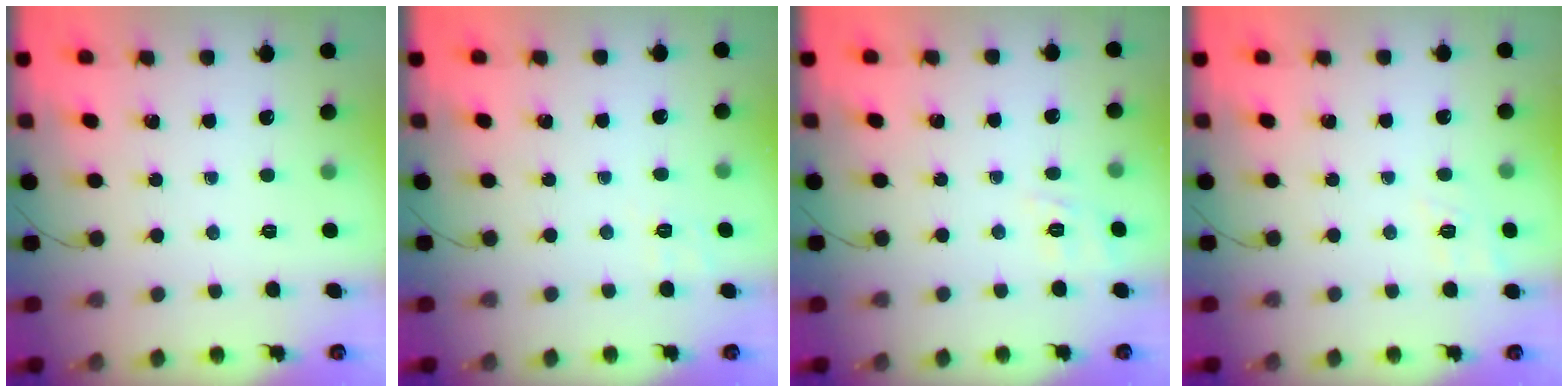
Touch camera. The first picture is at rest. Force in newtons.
{"total": 2.8, "press": 2.3, "slide": 1.7}
{"total": 2.2, "press": 0.8, "slide": 2.0}
{"total": 9.4, "press": 9.1, "slide": 2.4}